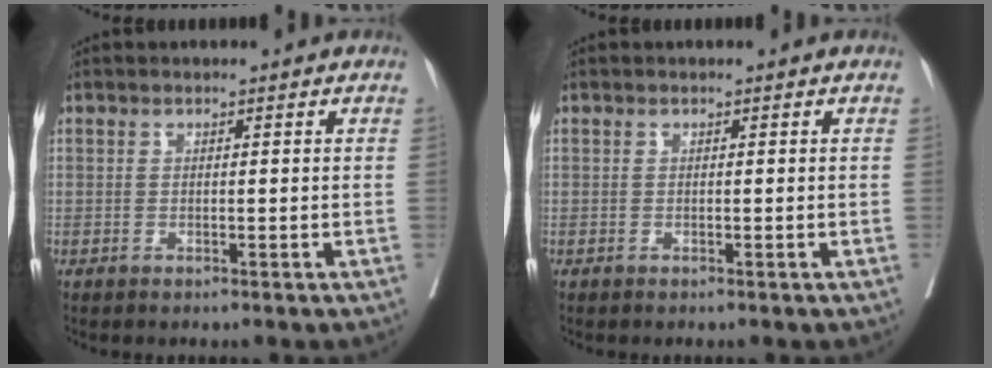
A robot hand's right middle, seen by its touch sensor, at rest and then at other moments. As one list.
[{"total": 0.0}]